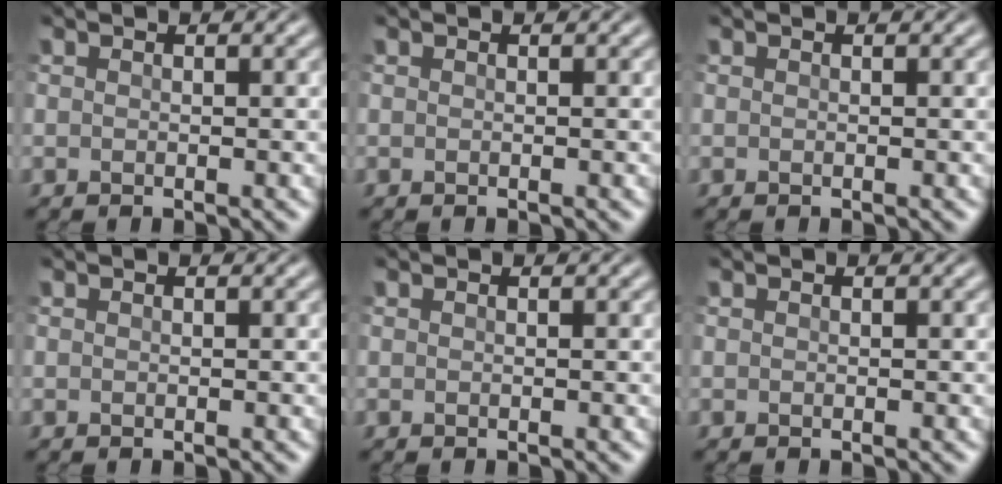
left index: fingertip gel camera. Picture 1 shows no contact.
{"total": 0.0}
{"total": 0.0}
{"total": 0.0}
{"total": 0.0}
{"total": 0.0}